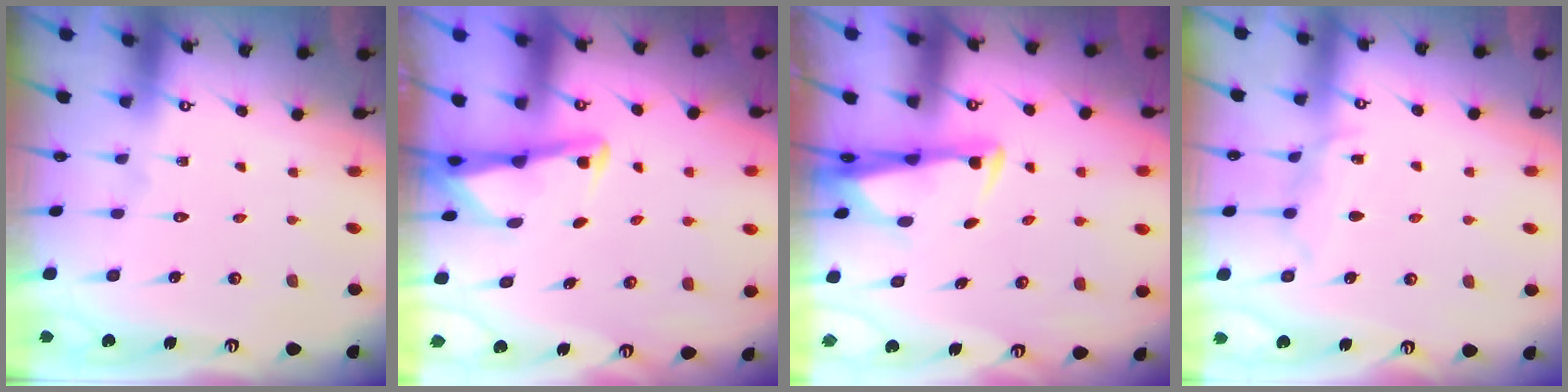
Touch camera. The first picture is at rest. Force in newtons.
{"total": 3.0, "press": 3.0, "slide": 0.3}
{"total": 2.9, "press": 2.7, "slide": 0.9}
{"total": 6.5, "press": 6.4, "slide": 0.8}